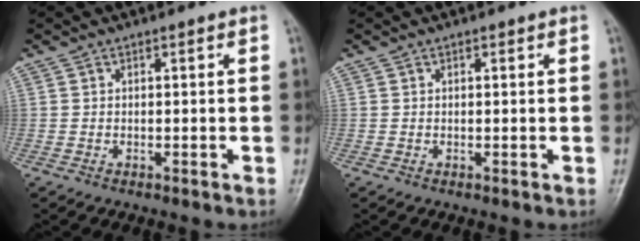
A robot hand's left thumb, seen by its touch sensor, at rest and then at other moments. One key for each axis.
{"total": 0.7, "fx": 0.2, "fy": 0.4, "fz": 0.5, "tx": -0.003, "ty": 0.003, "tz": 0.001}